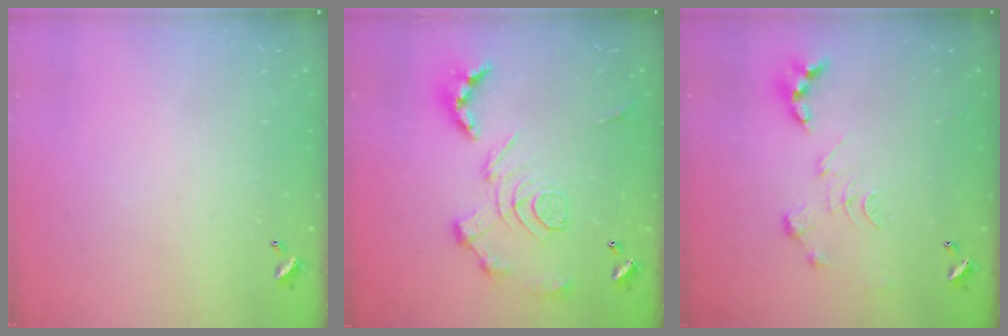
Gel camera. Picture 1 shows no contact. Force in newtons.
{"total": 3.4, "press": 2.7, "slide": 2.0}
{"total": 0.0}